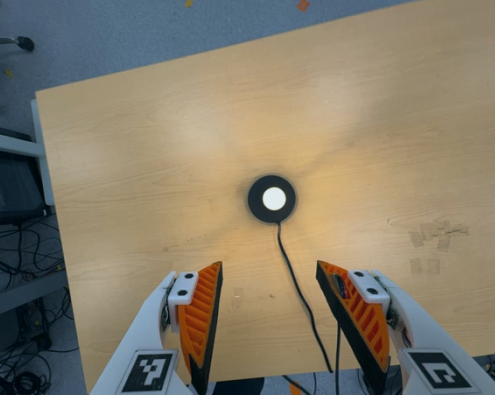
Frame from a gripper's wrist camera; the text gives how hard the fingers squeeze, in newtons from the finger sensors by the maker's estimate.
{"total": 0.0}